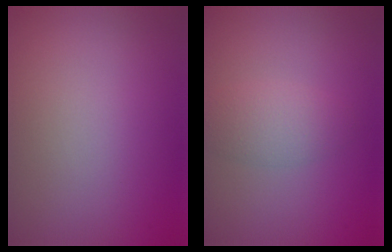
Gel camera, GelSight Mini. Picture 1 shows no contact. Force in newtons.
{"total": 1.2, "press": 1.2, "slide": 0.2}